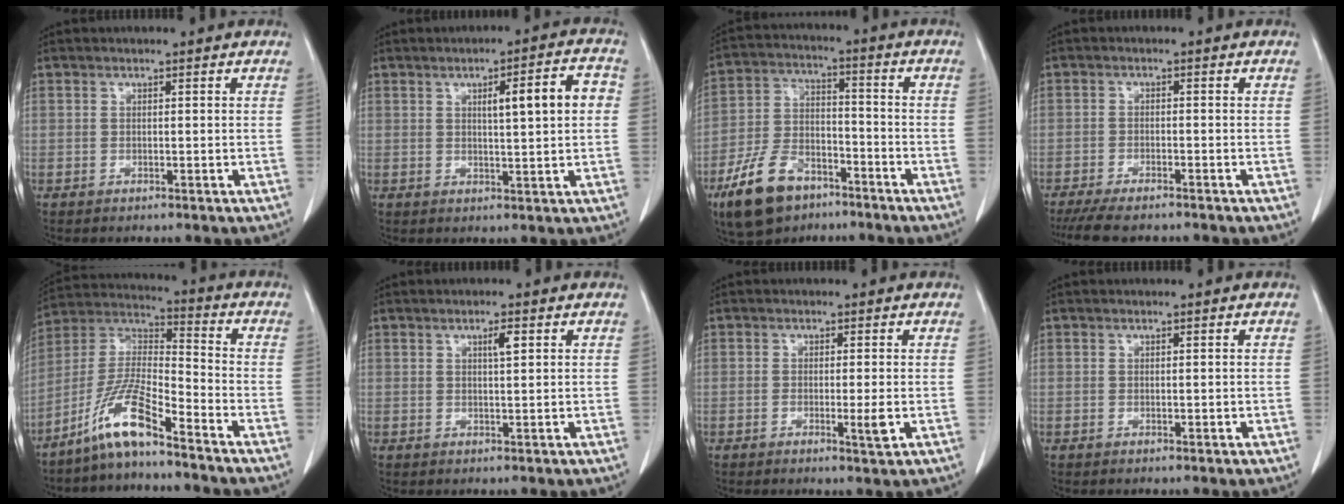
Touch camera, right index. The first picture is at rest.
{"total": 7.2, "force": [1.3, 0.9, 7.0], "torque": [-0.101, 0.015, 0.019]}
{"total": 12.3, "force": [-7.9, 6.5, 6.9], "torque": [-0.155, -0.003, -0.143]}
{"total": 7.2, "force": [-6.1, 1.5, 3.4], "torque": [-0.051, -0.015, -0.095]}
{"total": 10.8, "force": [-7.7, 0.8, 7.6], "torque": [-0.171, -0.006, -0.152]}
{"total": 1.9, "force": [0.8, 0.2, 1.7], "torque": [-0.032, -0.002, 0.013]}
{"total": 2.5, "force": [-0.6, 0.1, 2.4], "torque": [-0.035, -0.005, -0.011]}
{"total": 0.5, "force": [0.0, 0.2, 0.5], "torque": [-0.010, -0.002, 0.004]}